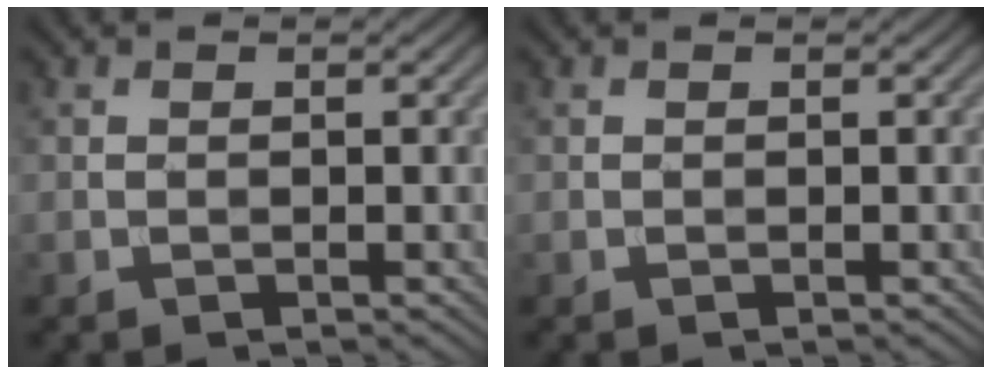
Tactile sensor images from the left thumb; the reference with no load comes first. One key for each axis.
{"total": 0.0}